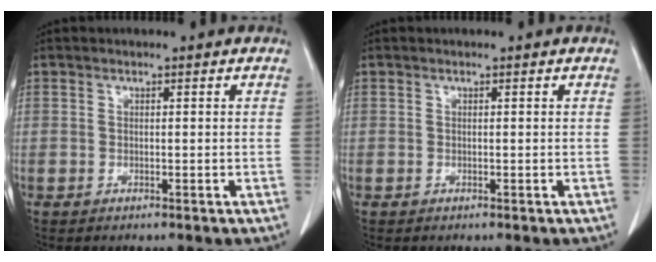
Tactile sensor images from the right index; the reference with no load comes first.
{"total": 0.0}